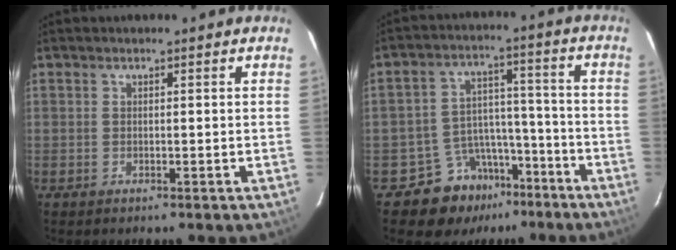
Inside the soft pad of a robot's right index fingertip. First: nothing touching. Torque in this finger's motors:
{"motor_torque": [0.18, -0.47, -0.11, -0.11]}